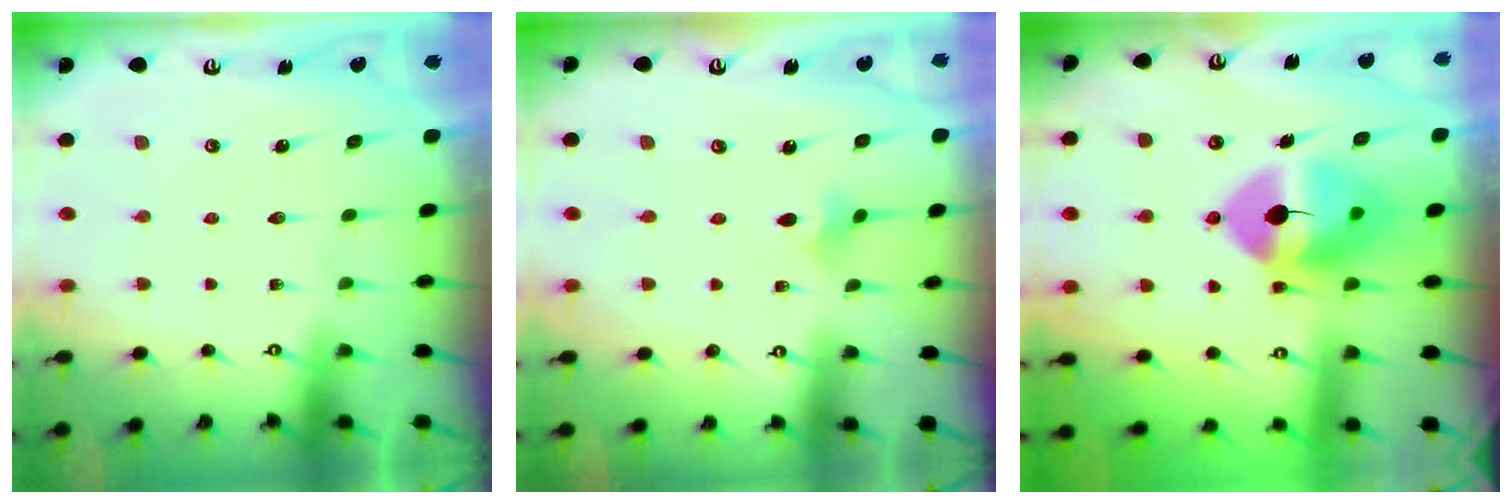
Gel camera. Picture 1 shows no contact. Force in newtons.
{"total": 2.1, "press": 2.1, "slide": 0.4}
{"total": 12.2, "press": 11.9, "slide": 2.3}